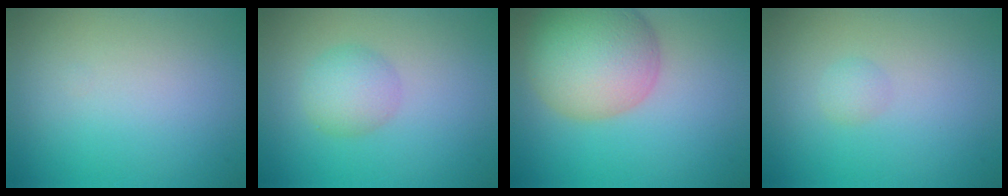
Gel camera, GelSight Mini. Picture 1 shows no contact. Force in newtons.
{"total": 2.8, "press": 2.8, "slide": 0.0}
{"total": 8.8, "press": 8.8, "slide": 0.5}
{"total": 1.0, "press": 1.0, "slide": 0.1}